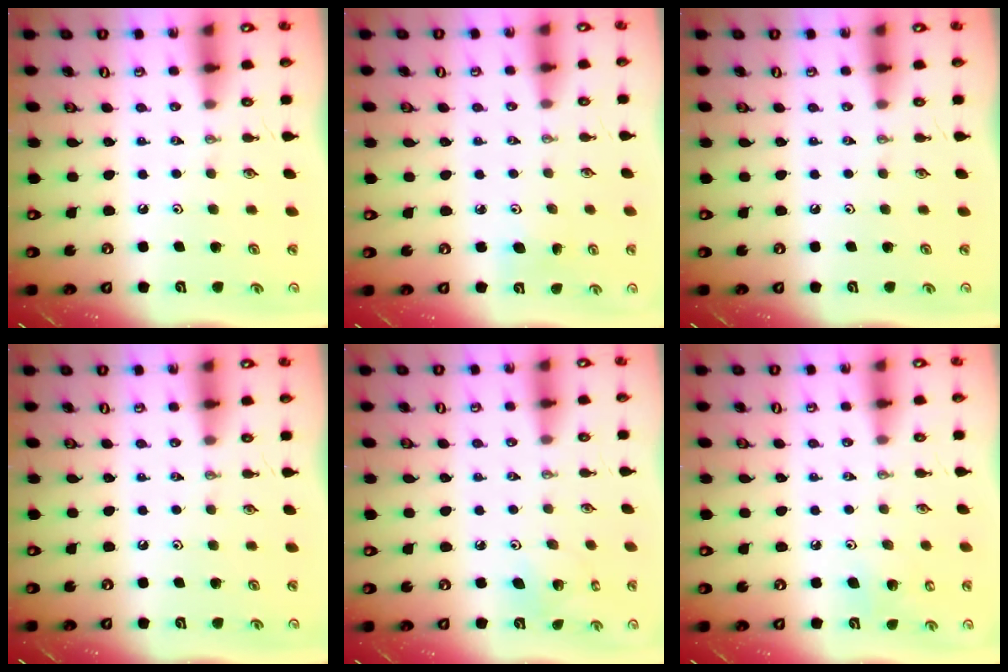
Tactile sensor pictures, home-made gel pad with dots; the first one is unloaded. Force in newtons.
{"total": 5.0, "press": 4.9, "slide": 0.6}
{"total": 0.0}
{"total": 0.0}
{"total": 3.7, "press": 3.7, "slide": 0.2}
{"total": 7.5, "press": 7.4, "slide": 1.0}